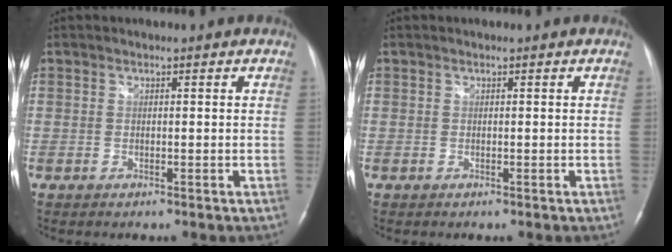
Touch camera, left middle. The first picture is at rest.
{"total": 0.0}